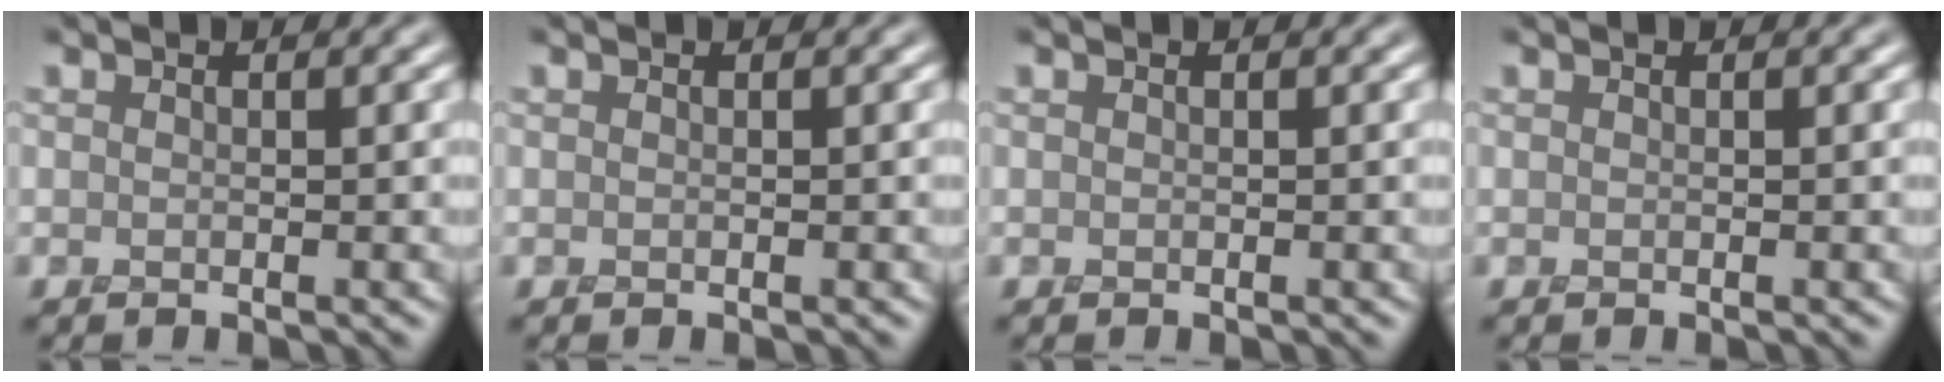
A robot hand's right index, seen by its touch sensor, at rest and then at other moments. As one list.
[{"total": 0.0}, {"total": 0.0}, {"total": 0.0}]